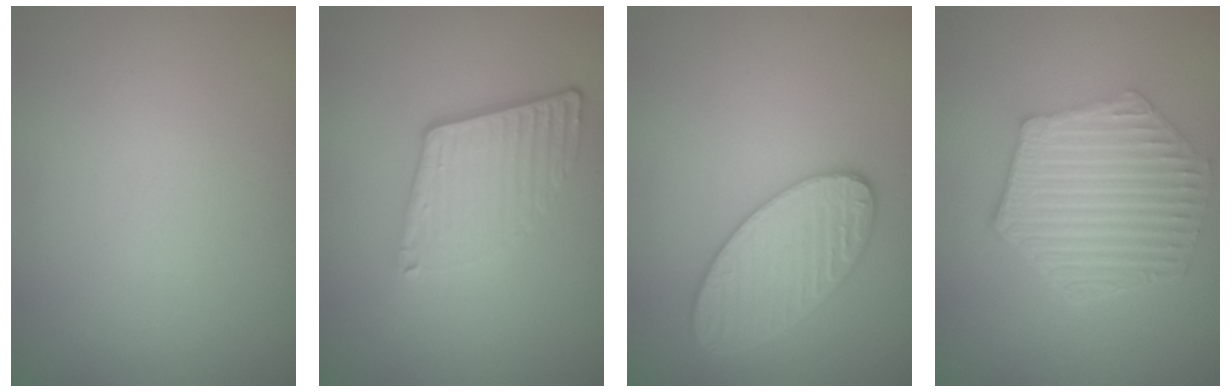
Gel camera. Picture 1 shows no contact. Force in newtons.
{"total": 4.4, "press": 2.9, "slide": 3.3}
{"total": 3.9, "press": 3.8, "slide": 0.8}
{"total": 6.2, "press": 4.8, "slide": 3.9}